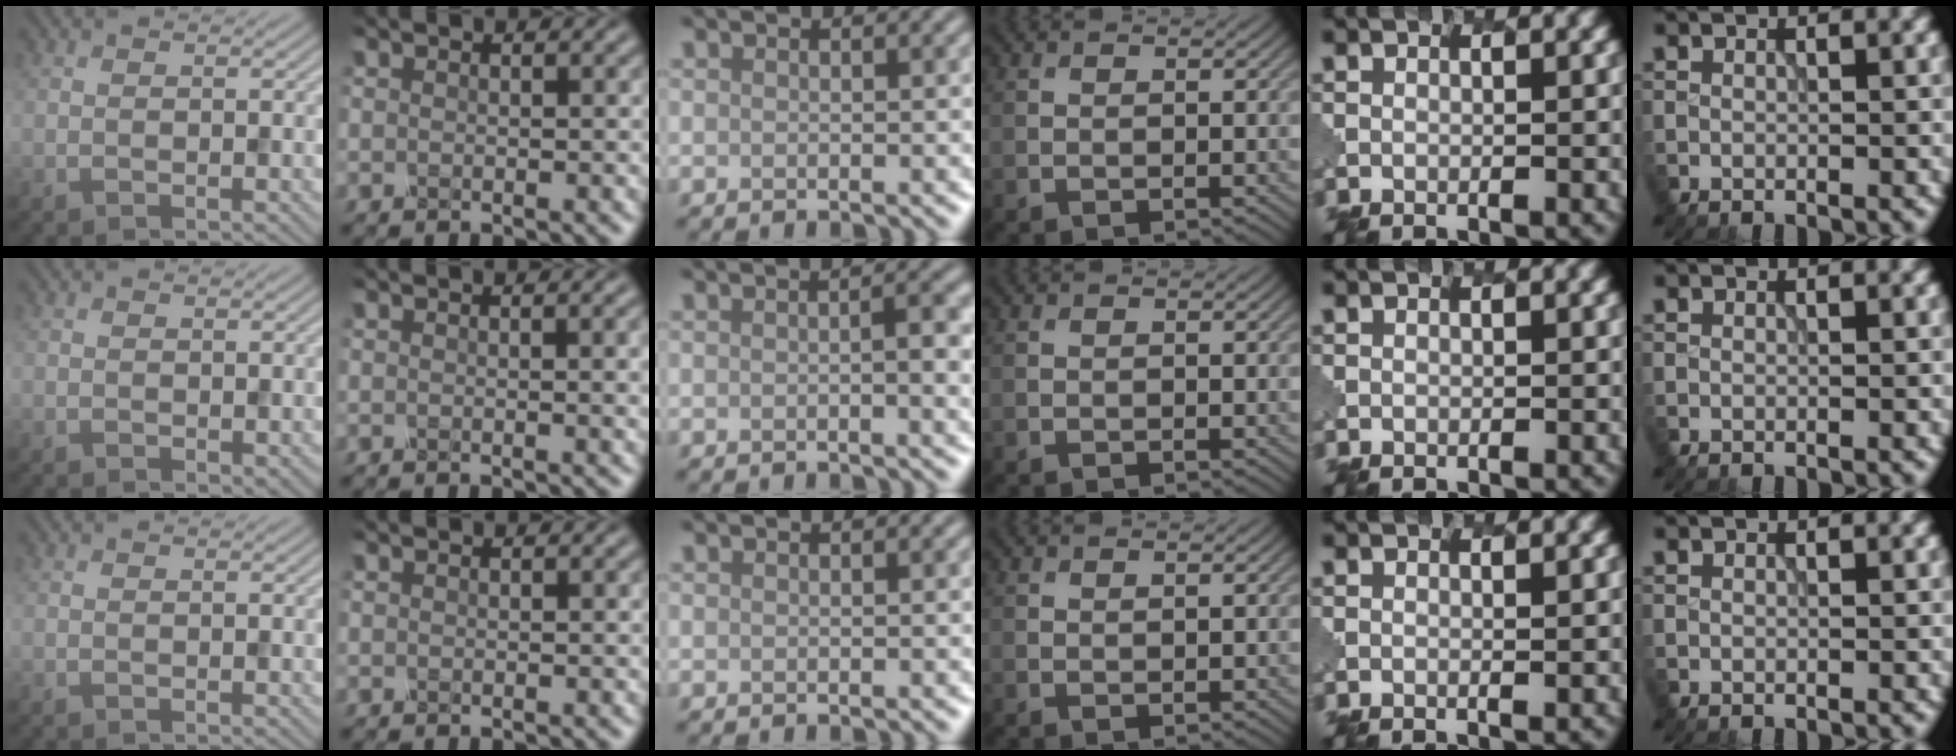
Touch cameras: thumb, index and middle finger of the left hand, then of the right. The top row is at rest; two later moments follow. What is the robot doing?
{"motion": "unscrew", "object": "spray bottle"}